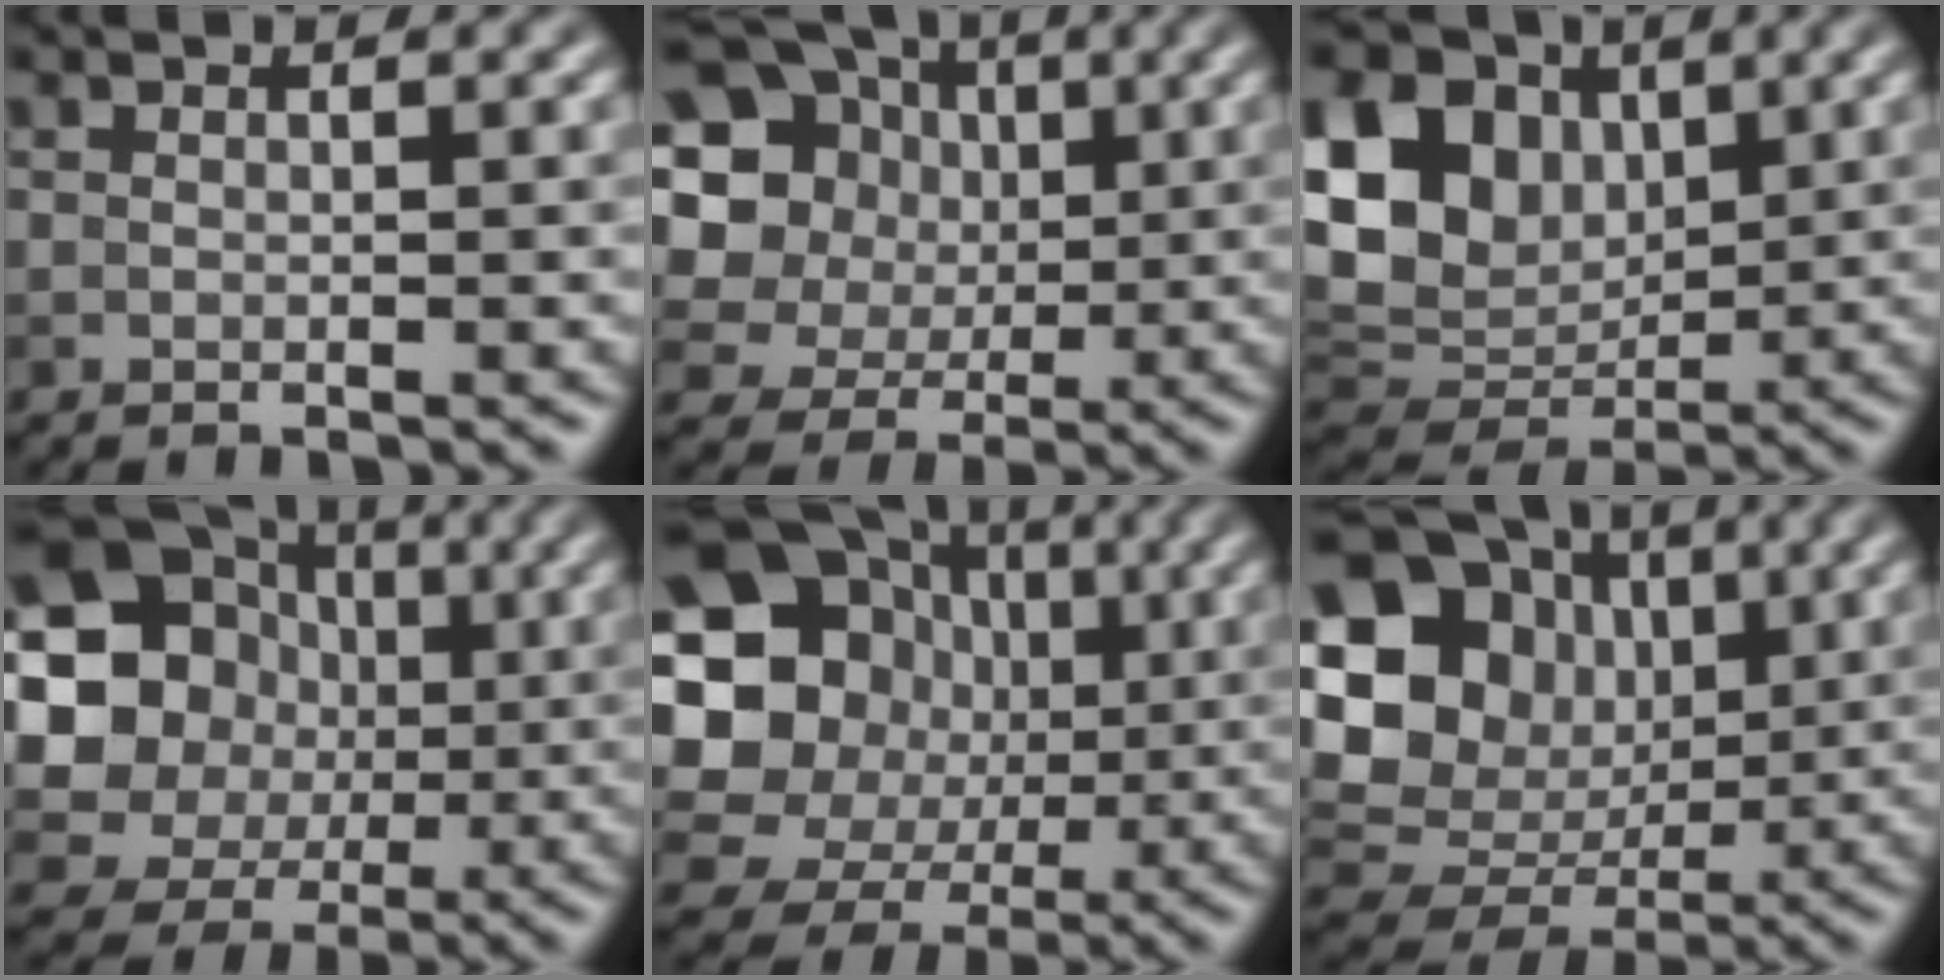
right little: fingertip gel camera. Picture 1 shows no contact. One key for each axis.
{"total": 16.4, "fx": 4.5, "fy": 14.6, "fz": 6.2, "tx": -0.172, "ty": 0.033, "tz": 0.070}
{"total": 12.6, "fx": 3.5, "fy": 9.3, "fz": 7.7, "tx": -0.169, "ty": 0.022, "tz": 0.062}
{"total": 14.3, "fx": 1.9, "fy": 13.0, "fz": 5.7, "tx": -0.148, "ty": 0.025, "tz": 0.015}
{"total": 16.3, "fx": 1.4, "fy": 14.5, "fz": 7.3, "tx": -0.162, "ty": 0.025, "tz": 0.001}
{"total": 18.4, "fx": 3.8, "fy": 16.2, "fz": 8.0, "tx": -0.202, "ty": 0.036, "tz": 0.049}